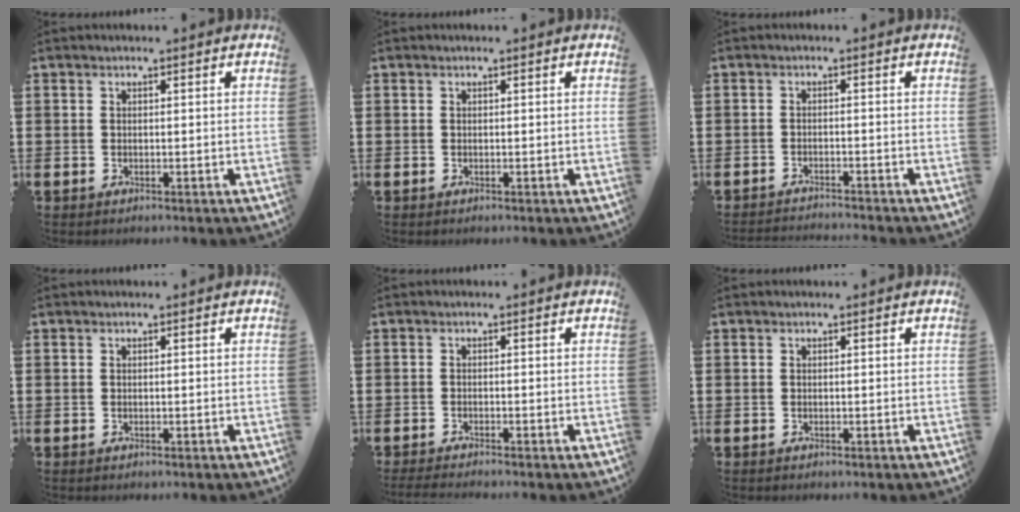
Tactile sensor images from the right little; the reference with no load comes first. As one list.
[{"total": 0.0}, {"total": 1.4, "force": [-1.4, -0.2, 0.0], "torque": [-0.002, 0.004, -0.029]}, {"total": 0.0}, {"total": 1.1, "force": [-1.0, -0.1, 0.5], "torque": [-0.008, 0.000, -0.020]}, {"total": 0.0}]